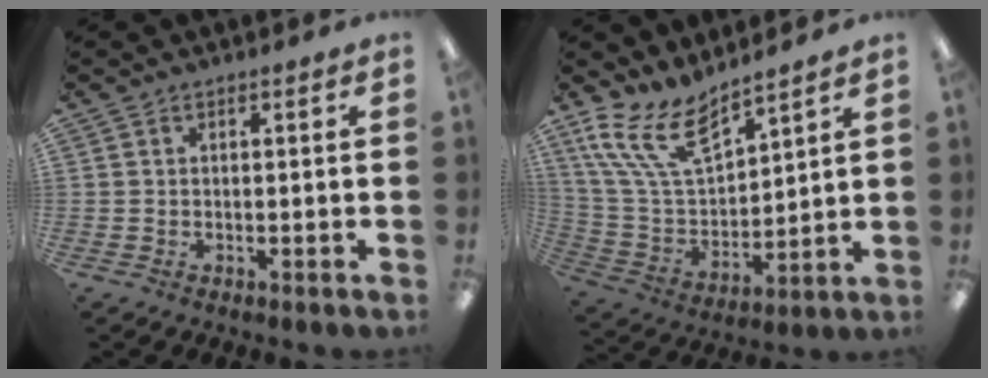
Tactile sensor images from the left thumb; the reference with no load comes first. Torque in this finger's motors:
{"motor_torque": [0.08, -0.08, 1.34, -1.43, 0.33]}